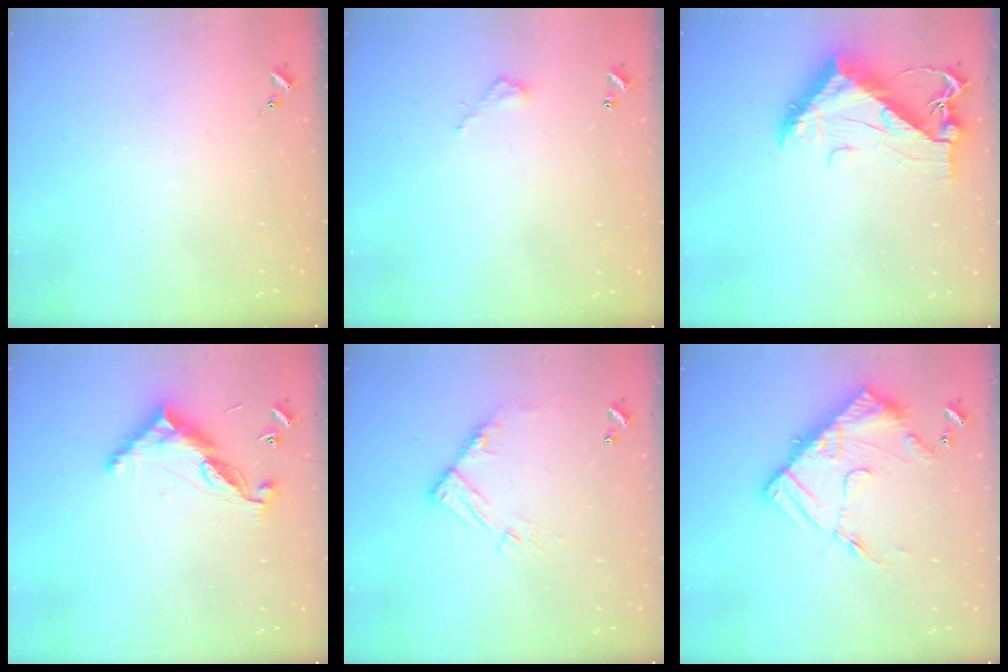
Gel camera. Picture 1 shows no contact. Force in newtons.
{"total": 3.7, "press": 3.7, "slide": 0.3}
{"total": 12.7, "press": 12.6, "slide": 1.1}
{"total": 10.1, "press": 10.1, "slide": 0.4}
{"total": 10.6, "press": 10.5, "slide": 0.8}
{"total": 16.0, "press": 15.9, "slide": 1.5}